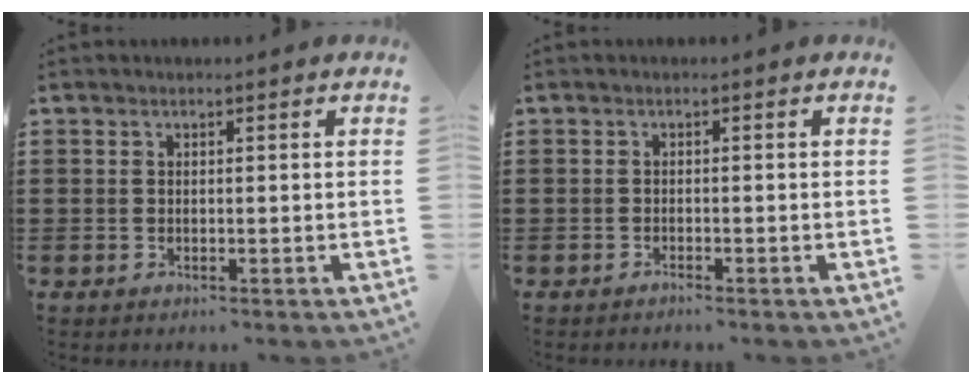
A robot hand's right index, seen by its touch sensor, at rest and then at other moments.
{"total": 0.8, "force": [-0.8, -0.1, 0.1], "torque": [-0.005, -0.002, -0.016]}